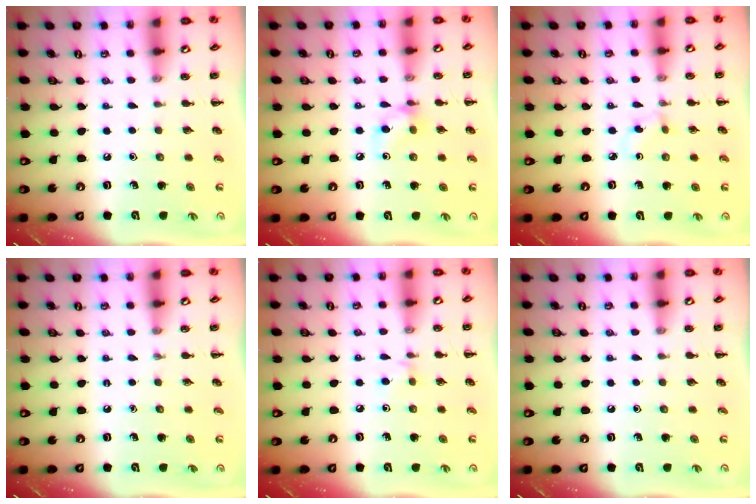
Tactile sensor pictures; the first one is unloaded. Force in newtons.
{"total": 7.2, "press": 7.2, "slide": 0.7}
{"total": 2.6, "press": 2.4, "slide": 1.0}
{"total": 0.0}
{"total": 2.8, "press": 2.6, "slide": 1.1}
{"total": 0.0}